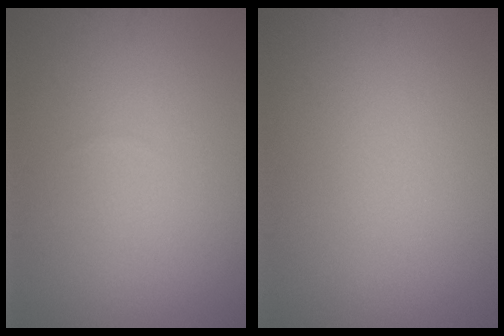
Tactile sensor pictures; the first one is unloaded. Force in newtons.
{"total": 0.0}